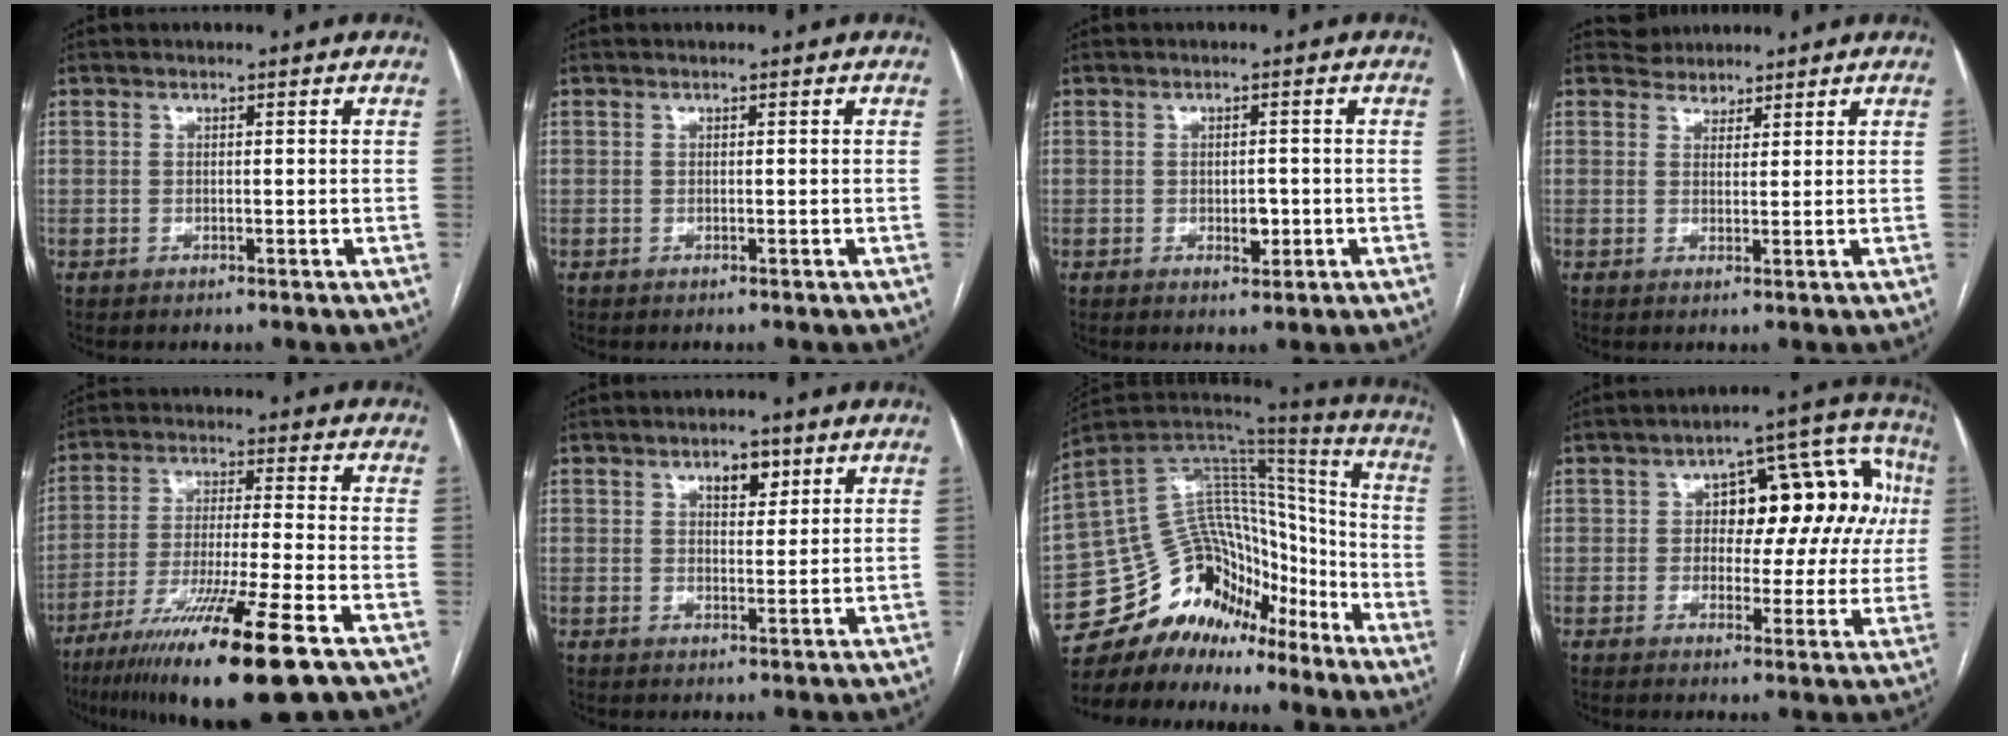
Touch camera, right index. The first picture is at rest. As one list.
[{"total": 0.0}, {"total": 2.3, "force": [-0.6, 1.3, 1.9], "torque": [-0.030, 0.000, -0.004]}, {"total": 3.0, "force": [2.5, 1.6, -0.4], "torque": [0.010, 0.012, 0.039]}, {"total": 17.1, "force": [-10.5, -0.3, 13.6], "torque": [-0.231, -0.046, -0.183]}, {"total": 3.7, "force": [2.0, 1.8, 2.5], "torque": [-0.038, 0.004, 0.033]}, {"total": 18.5, "force": [-13.6, 10.6, 6.8], "torque": [-0.121, 0.091, -0.222]}, {"total": 14.4, "force": [2.1, 7.4, 12.2], "torque": [-0.137, 0.057, 0.031]}]